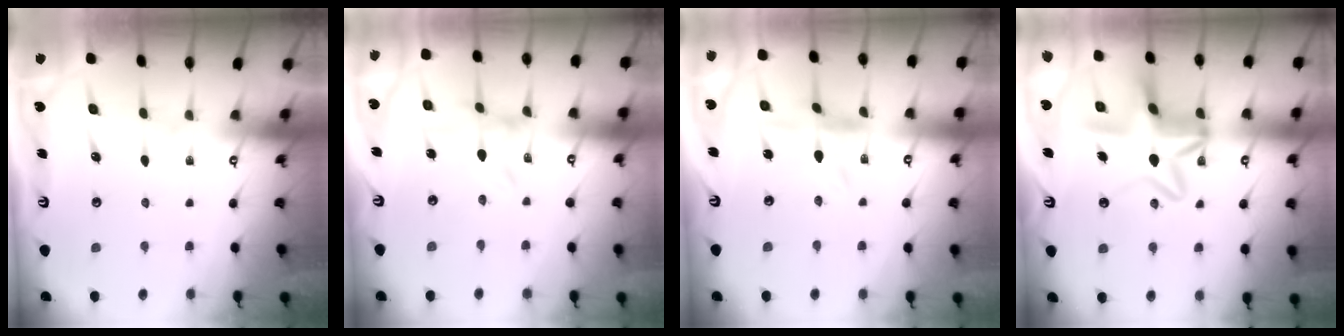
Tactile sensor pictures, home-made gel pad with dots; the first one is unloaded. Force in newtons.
{"total": 0.0}
{"total": 0.9, "press": 0.8, "slide": 0.3}
{"total": 11.3, "press": 11.2, "slide": 1.2}